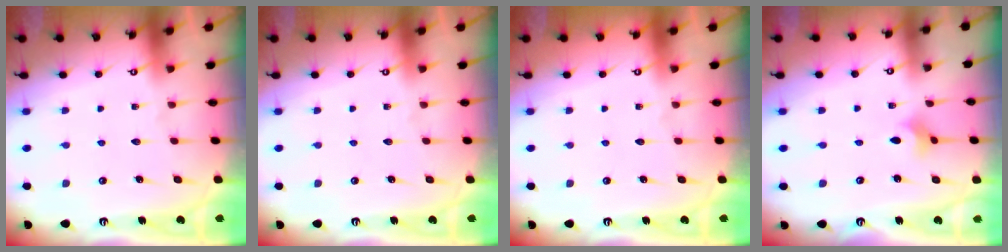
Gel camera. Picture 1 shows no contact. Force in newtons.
{"total": 0.0}
{"total": 0.0}
{"total": 2.2, "press": 2.2, "slide": 0.5}